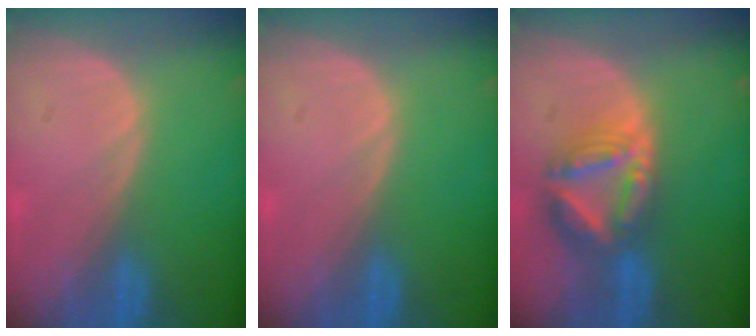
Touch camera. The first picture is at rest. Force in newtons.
{"total": 0.0}
{"total": 8.2, "press": 7.2, "slide": 4.0}